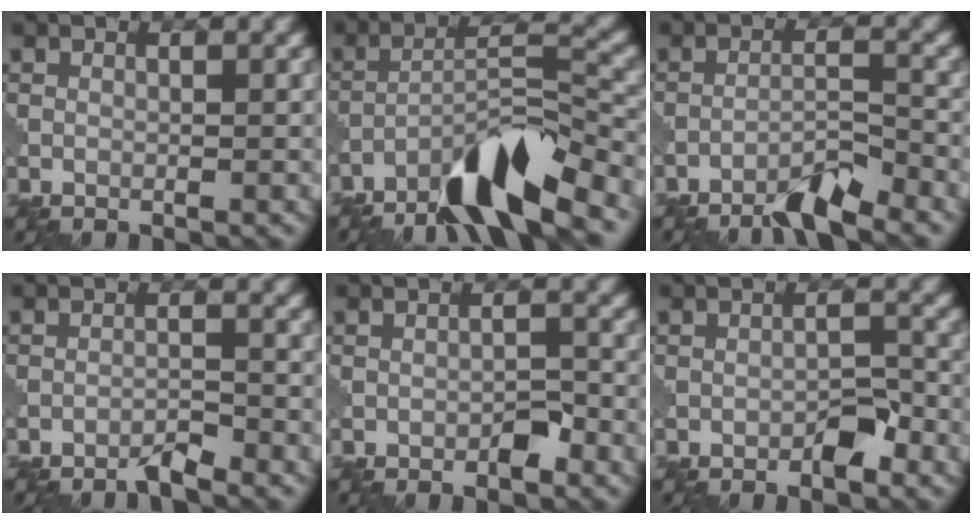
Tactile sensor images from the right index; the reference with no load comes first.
{"total": 8.4, "force": [-6.2, 1.3, 5.5], "torque": [-0.095, 0.007, -0.114]}
{"total": 4.0, "force": [-3.3, 0.3, 2.2], "torque": [-0.038, 0.007, -0.066]}
{"total": 1.7, "force": [-1.5, 0.0, 0.9], "torque": [-0.011, 0.005, -0.033]}
{"total": 1.6, "force": [-1.0, 0.6, 1.1], "torque": [-0.016, 0.003, -0.018]}
{"total": 2.2, "force": [-1.3, 0.8, 1.5], "torque": [-0.018, 0.007, -0.023]}